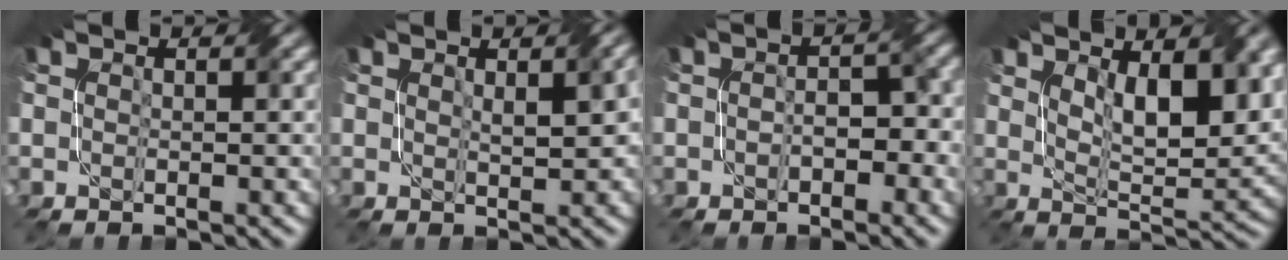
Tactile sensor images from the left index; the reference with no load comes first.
{"total": 2.5, "force": [1.0, 0.7, 2.2], "torque": [-0.029, 0.009, 0.025]}
{"total": 2.2, "force": [-0.7, 1.3, 1.7], "torque": [-0.021, 0.011, -0.005]}
{"total": 7.7, "force": [3.2, 3.0, 6.3], "torque": [-0.103, -0.003, 0.064]}